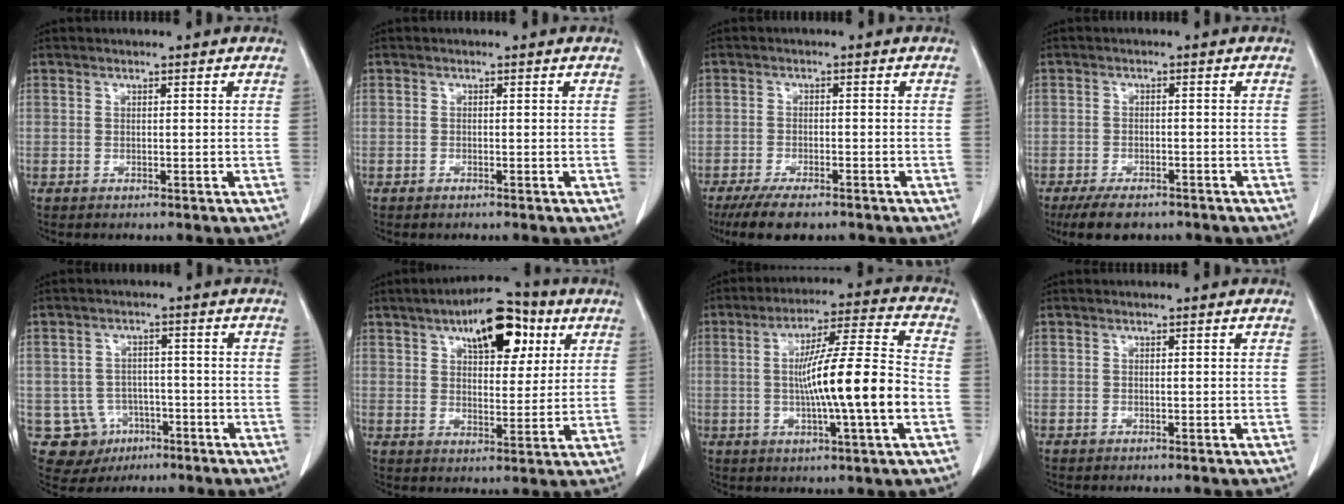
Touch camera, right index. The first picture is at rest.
{"total": 0.6, "force": [-0.5, 0.1, 0.2], "torque": [-0.010, -0.001, -0.007]}
{"total": 6.8, "force": [-5.2, 2.1, 3.9], "torque": [-0.063, -0.011, -0.084]}
{"total": 6.4, "force": [-4.9, 2.7, 3.1], "torque": [-0.051, -0.005, -0.077]}
{"total": 8.1, "force": [-2.9, 7.5, 1.0], "torque": [-0.027, 0.011, -0.031]}
{"total": 12.6, "force": [6.2, 5.3, 9.5], "torque": [-0.138, 0.022, 0.096]}
{"total": 15.2, "force": [-2.0, 0.0, 15.0], "torque": [-0.250, 0.003, -0.036]}
{"total": 0.0}